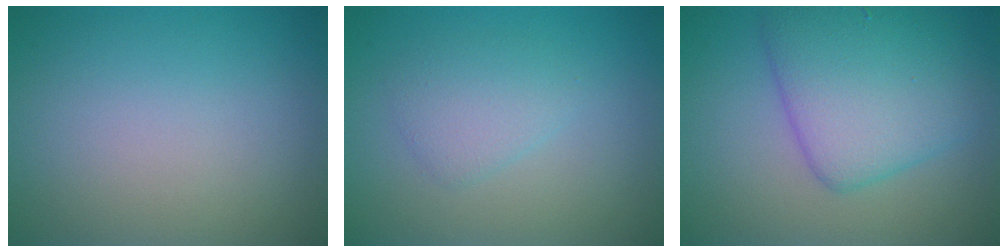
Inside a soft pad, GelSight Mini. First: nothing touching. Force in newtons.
{"total": 2.2, "press": 2.2, "slide": 0.0}
{"total": 6.5, "press": 6.5, "slide": 0.3}